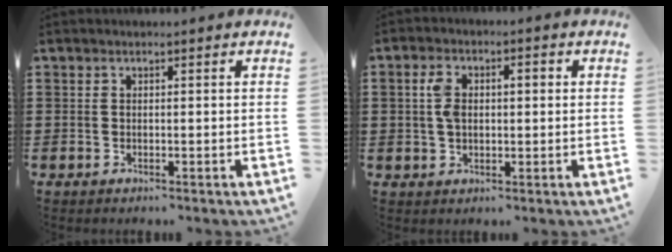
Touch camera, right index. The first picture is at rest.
{"total": 4.5, "force": [0.4, 2.5, 3.7], "torque": [-0.085, 0.010, 0.001]}